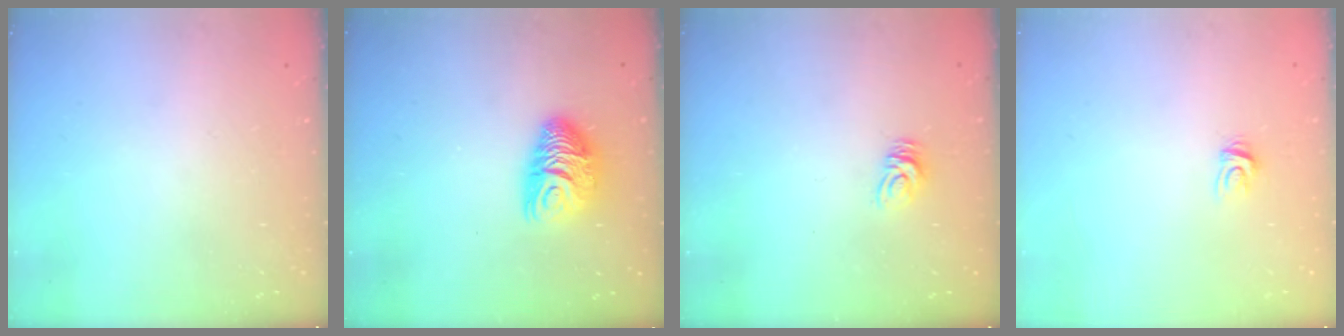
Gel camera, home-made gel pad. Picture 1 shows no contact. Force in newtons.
{"total": 9.4, "press": 9.4, "slide": 0.7}
{"total": 5.0, "press": 5.0, "slide": 0.3}
{"total": 3.7, "press": 3.6, "slide": 0.3}